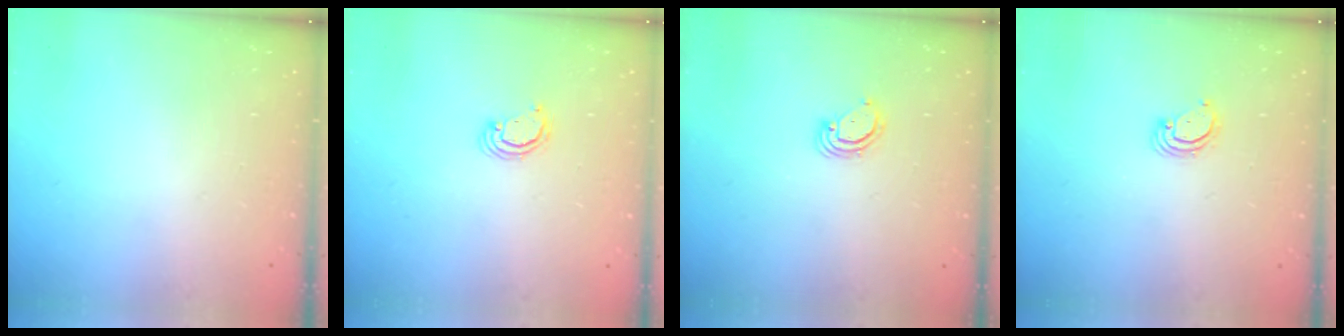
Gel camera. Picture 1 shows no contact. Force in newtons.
{"total": 2.4, "press": 2.4, "slide": 0.3}
{"total": 2.9, "press": 2.9, "slide": 0.2}
{"total": 2.9, "press": 2.9, "slide": 0.3}